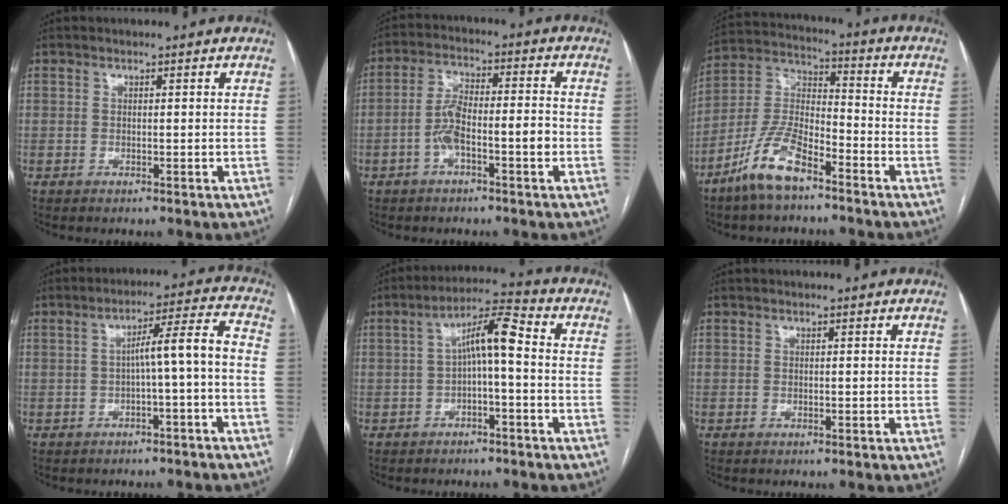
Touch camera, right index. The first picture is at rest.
{"total": 7.3, "force": [-2.4, 1.8, 6.6], "torque": [-0.127, 0.029, -0.040]}
{"total": 11.2, "force": [-7.6, 3.5, 7.5], "torque": [-0.163, 0.002, -0.149]}
{"total": 6.8, "force": [-1.6, -0.1, 6.6], "torque": [-0.096, 0.026, -0.020]}
{"total": 7.1, "force": [-0.2, 1.2, 7.0], "torque": [-0.122, 0.033, -0.005]}
{"total": 0.0}